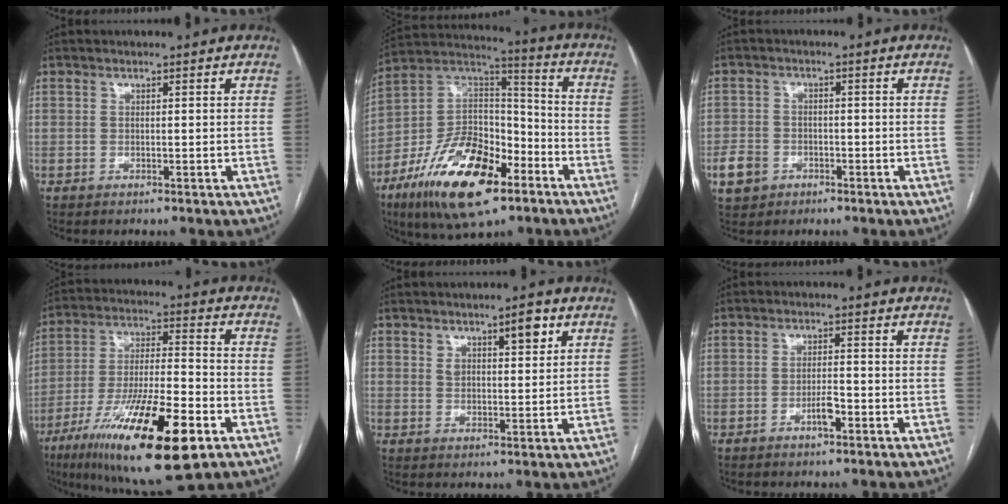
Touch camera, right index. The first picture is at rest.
{"total": 21.8, "force": [-12.2, 9.0, 15.6], "torque": [-0.312, 0.007, -0.216]}
{"total": 5.0, "force": [-2.4, 4.1, 1.6], "torque": [-0.037, 0.009, -0.035]}
{"total": 21.8, "force": [-11.3, 3.8, 18.2], "torque": [-0.311, -0.034, -0.188]}
{"total": 4.9, "force": [2.9, 1.7, 3.6], "torque": [-0.060, 0.003, 0.047]}
{"total": 2.7, "force": [-1.4, 0.5, 2.3], "torque": [-0.041, 0.000, -0.025]}